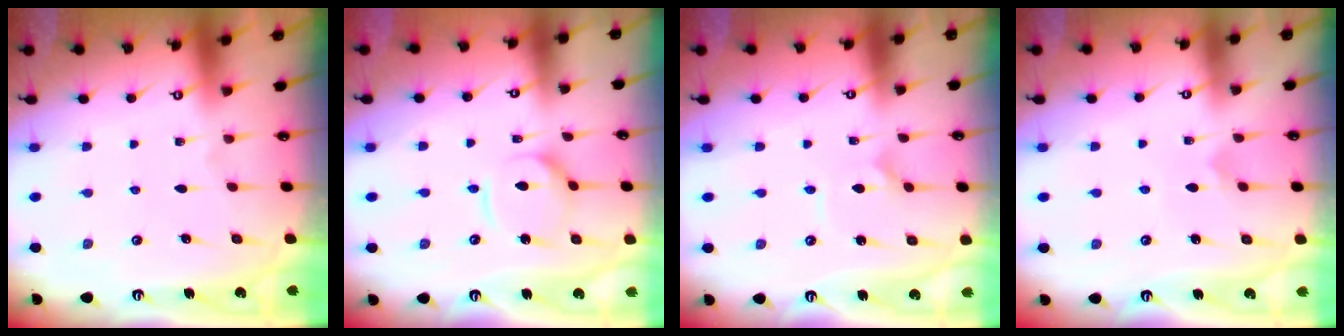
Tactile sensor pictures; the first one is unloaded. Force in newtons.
{"total": 9.6, "press": 9.6, "slide": 0.9}
{"total": 2.3, "press": 2.3, "slide": 0.1}
{"total": 3.1, "press": 3.0, "slide": 0.3}